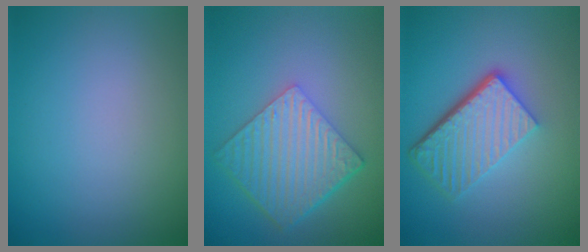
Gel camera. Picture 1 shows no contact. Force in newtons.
{"total": 6.5, "press": 4.6, "slide": 4.6}
{"total": 6.0, "press": 4.1, "slide": 4.4}